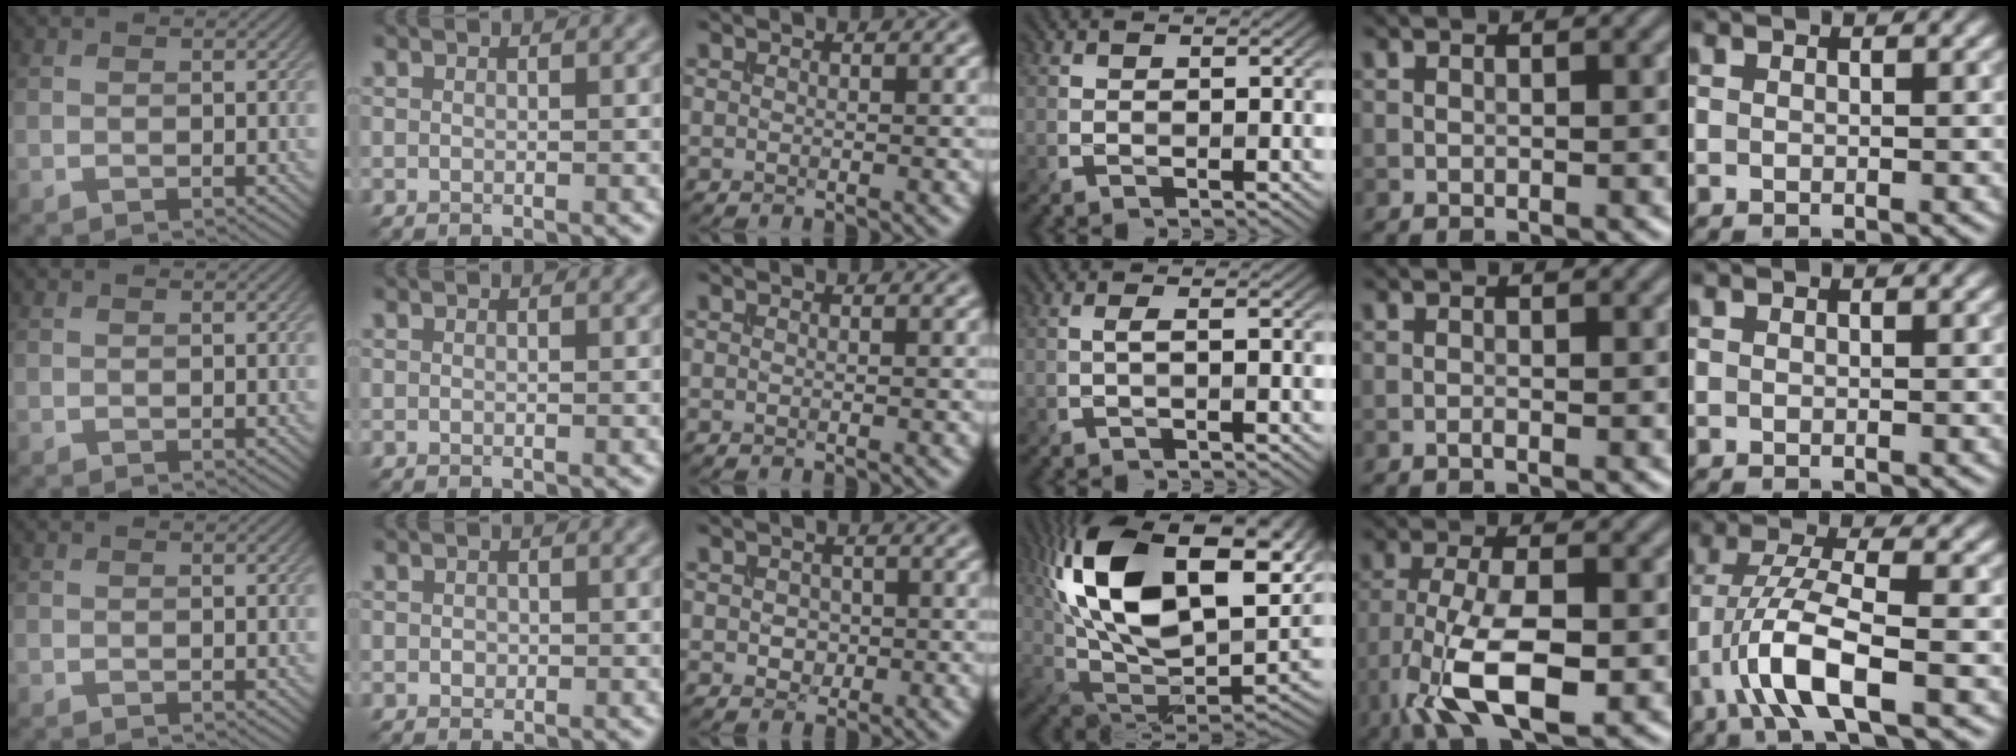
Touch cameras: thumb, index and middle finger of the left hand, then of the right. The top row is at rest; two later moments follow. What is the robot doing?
{"motion": "insert", "object": "drawer"}